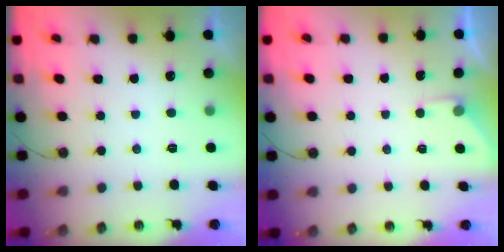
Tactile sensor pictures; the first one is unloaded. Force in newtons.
{"total": 1.9, "press": 1.9, "slide": 0.3}